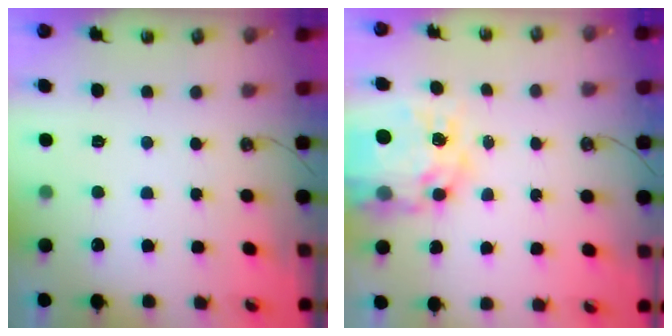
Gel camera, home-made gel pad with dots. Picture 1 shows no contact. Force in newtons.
{"total": 14.5, "press": 14.4, "slide": 1.4}